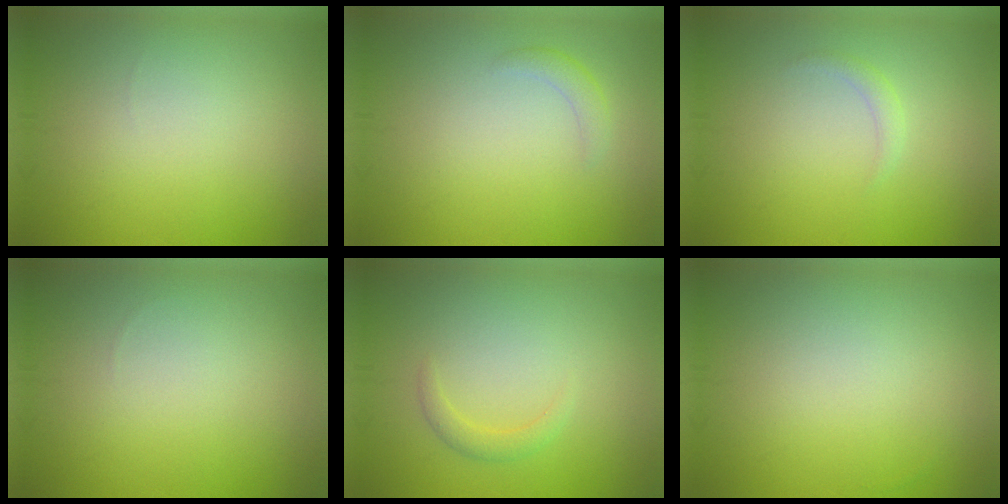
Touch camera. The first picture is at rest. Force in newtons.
{"total": 1.4, "press": 1.4, "slide": 0.0}
{"total": 1.0, "press": 1.0, "slide": 0.0}
{"total": 0.0}
{"total": 1.3, "press": 1.3, "slide": 0.1}
{"total": 0.0}